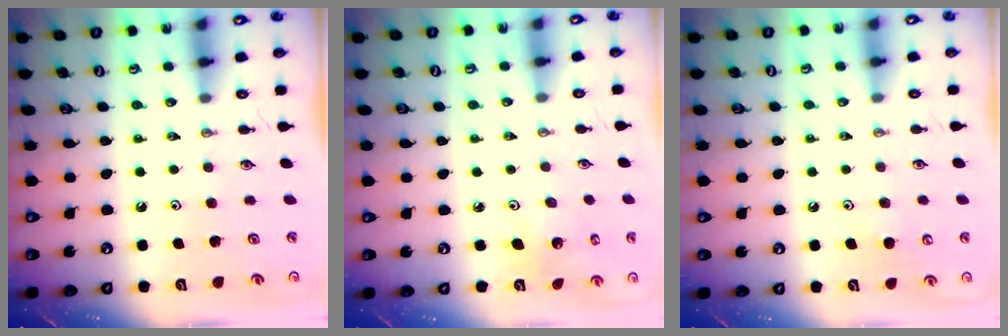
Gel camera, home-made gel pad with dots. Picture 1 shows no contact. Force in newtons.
{"total": 3.6, "press": 3.5, "slide": 0.7}
{"total": 4.8, "press": 4.8, "slide": 0.8}